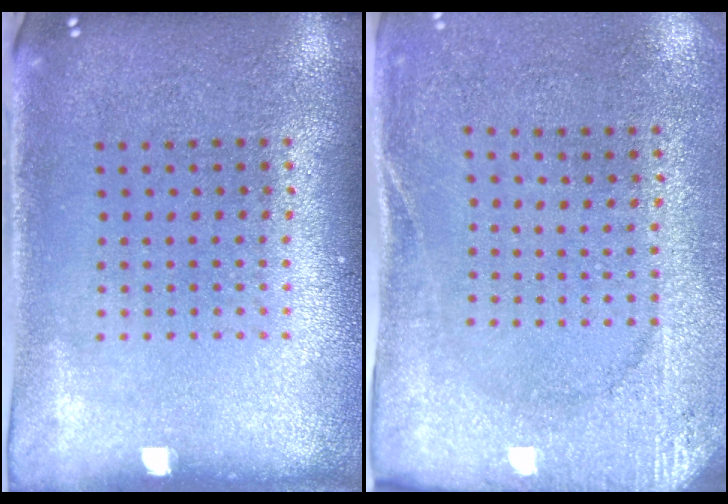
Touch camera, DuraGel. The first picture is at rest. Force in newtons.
{"total": 2.7, "press": 2.3, "slide": 1.3}